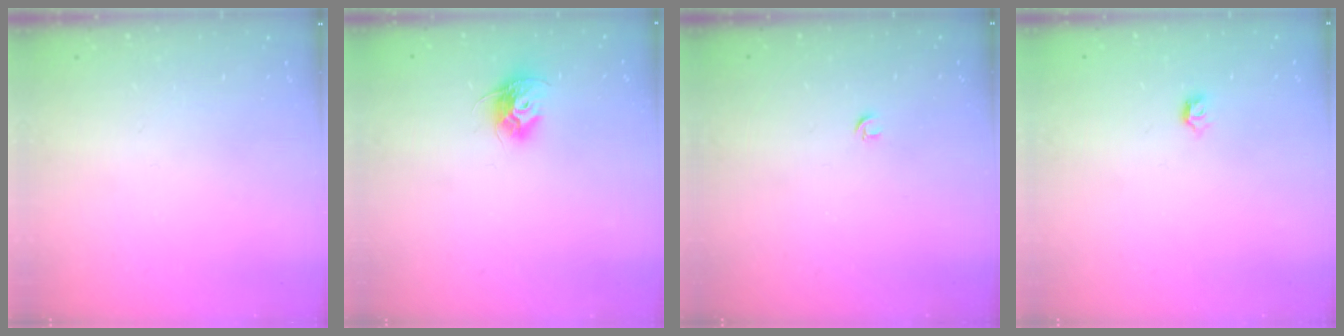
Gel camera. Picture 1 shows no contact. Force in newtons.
{"total": 9.4, "press": 9.4, "slide": 0.2}
{"total": 3.4, "press": 3.3, "slide": 0.6}
{"total": 3.4, "press": 3.3, "slide": 0.7}